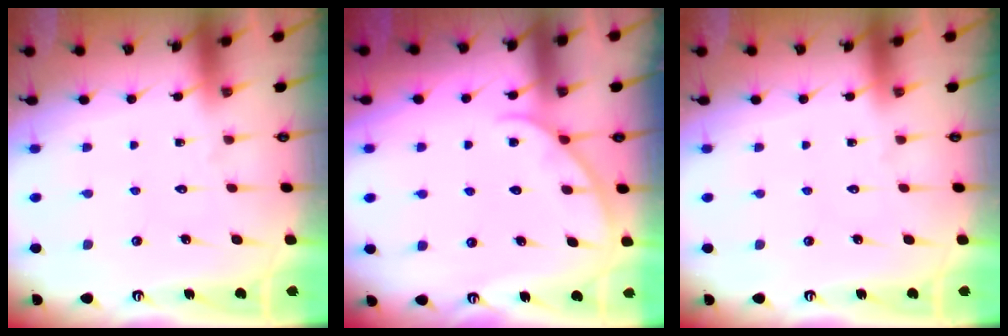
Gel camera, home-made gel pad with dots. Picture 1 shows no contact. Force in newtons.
{"total": 3.7, "press": 3.7, "slide": 0.4}
{"total": 0.0}